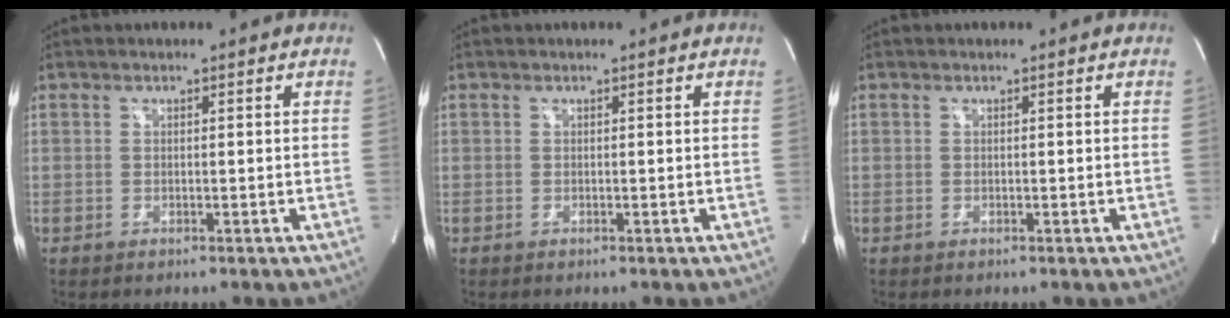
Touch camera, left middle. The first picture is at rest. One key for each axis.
{"total": 0.0}
{"total": 0.0}